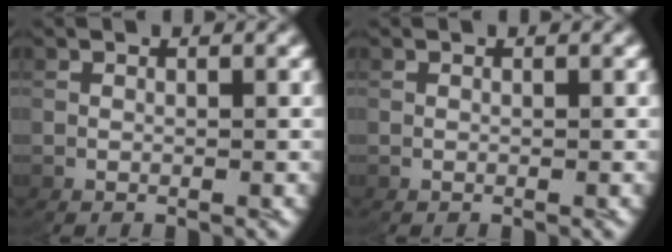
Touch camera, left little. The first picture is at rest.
{"total": 0.0}